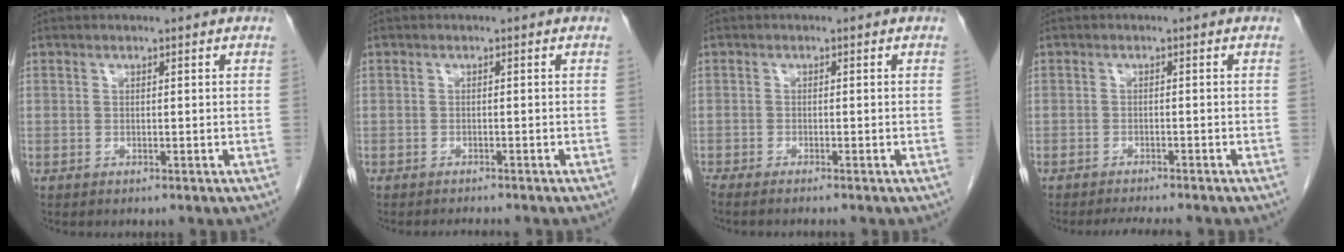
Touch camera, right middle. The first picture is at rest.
{"total": 1.8, "force": [-1.8, 0.0, 0.3], "torque": [-0.004, -0.005, -0.025]}
{"total": 2.9, "force": [-2.5, -0.2, 1.4], "torque": [-0.017, -0.003, -0.038]}
{"total": 4.8, "force": [-4.4, 0.4, 1.9], "torque": [-0.023, -0.009, -0.065]}